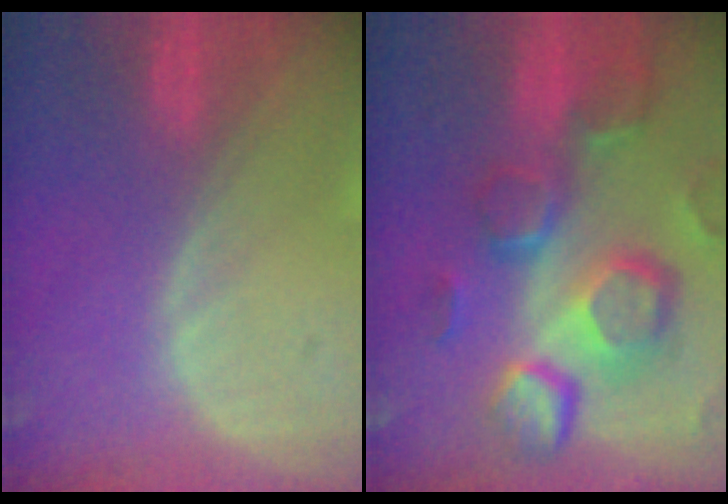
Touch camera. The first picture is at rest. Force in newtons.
{"total": 12.5, "press": 10.9, "slide": 6.1}